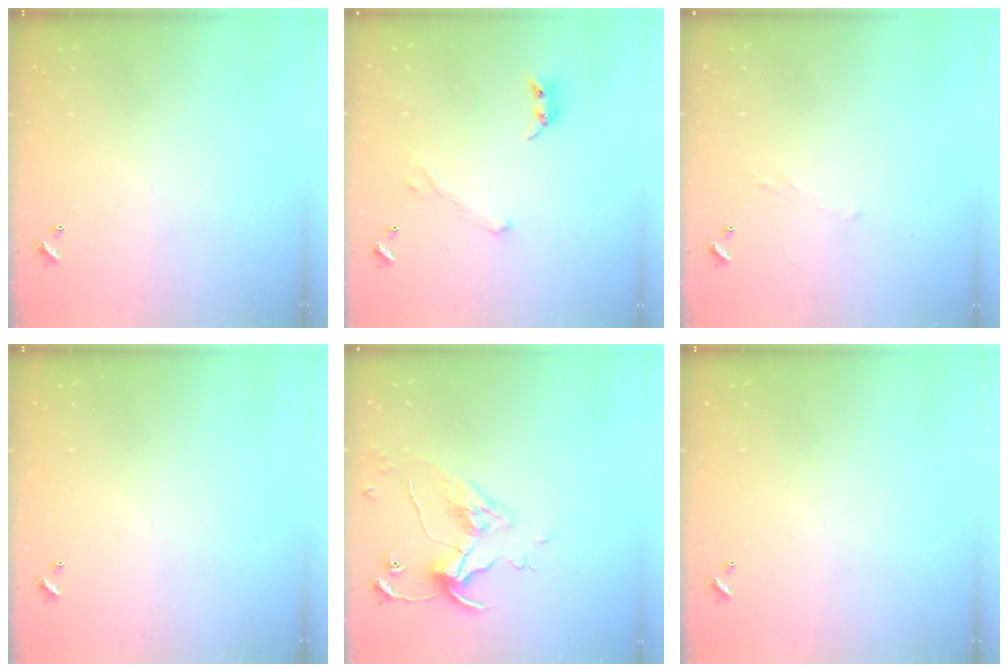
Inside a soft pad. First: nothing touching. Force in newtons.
{"total": 1.8, "press": 1.6, "slide": 0.9}
{"total": 1.0, "press": 0.8, "slide": 0.5}
{"total": 0.0}
{"total": 6.2, "press": 6.1, "slide": 0.8}
{"total": 0.0}